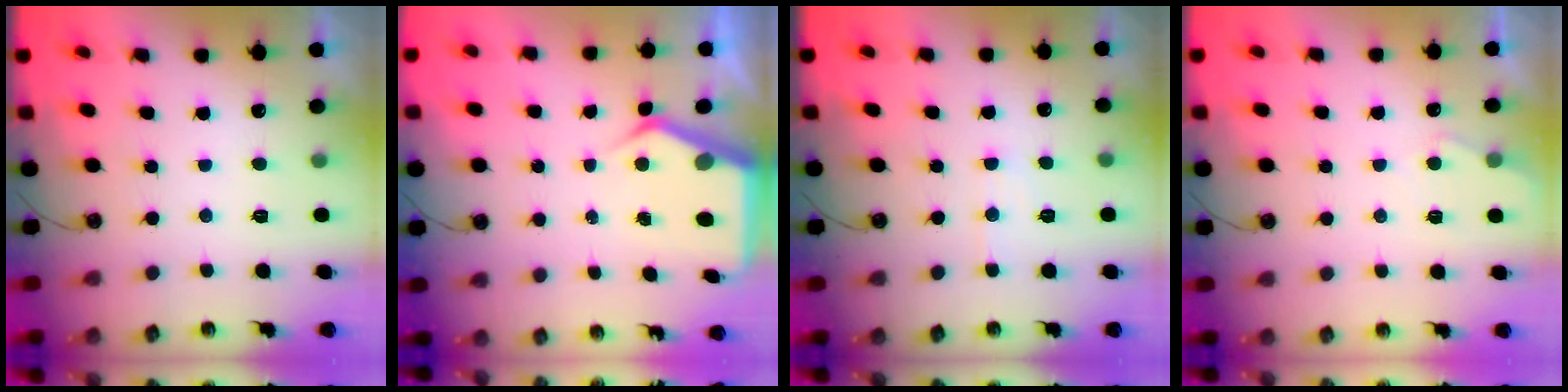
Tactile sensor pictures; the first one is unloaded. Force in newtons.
{"total": 5.8, "press": 5.8, "slide": 0.6}
{"total": 4.8, "press": 4.7, "slide": 0.6}
{"total": 4.6, "press": 4.5, "slide": 0.5}